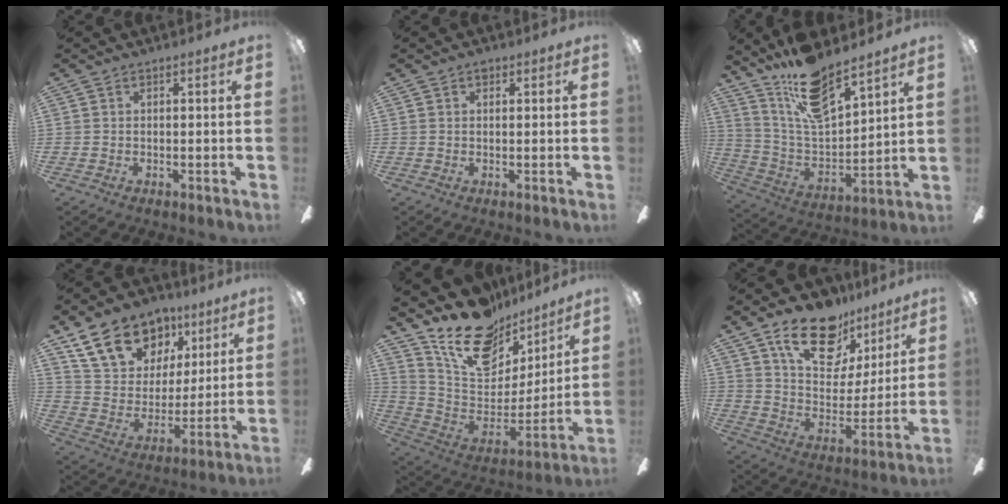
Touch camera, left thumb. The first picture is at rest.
{"total": 1.1, "force": [0.7, 0.7, 0.5], "torque": [-0.004, -0.001, 0.011]}
{"total": 15.7, "force": [12.1, 5.0, 8.5], "torque": [-0.171, -0.068, 0.215]}
{"total": 18.5, "force": [11.6, 12.3, 7.6], "torque": [-0.143, -0.048, 0.219]}
{"total": 20.4, "force": [15.6, 10.4, 8.1], "torque": [-0.143, -0.106, 0.278]}
{"total": 19.2, "force": [12.4, 10.6, 10.1], "torque": [-0.155, -0.064, 0.218]}